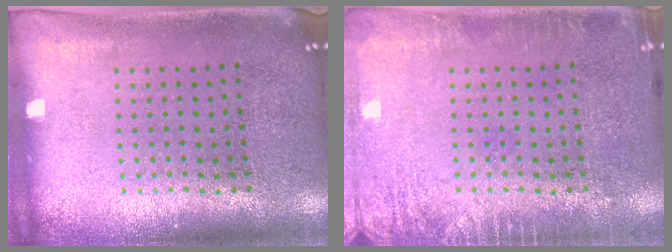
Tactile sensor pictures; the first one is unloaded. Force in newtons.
{"total": 2.1, "press": 2.1, "slide": 0.4}